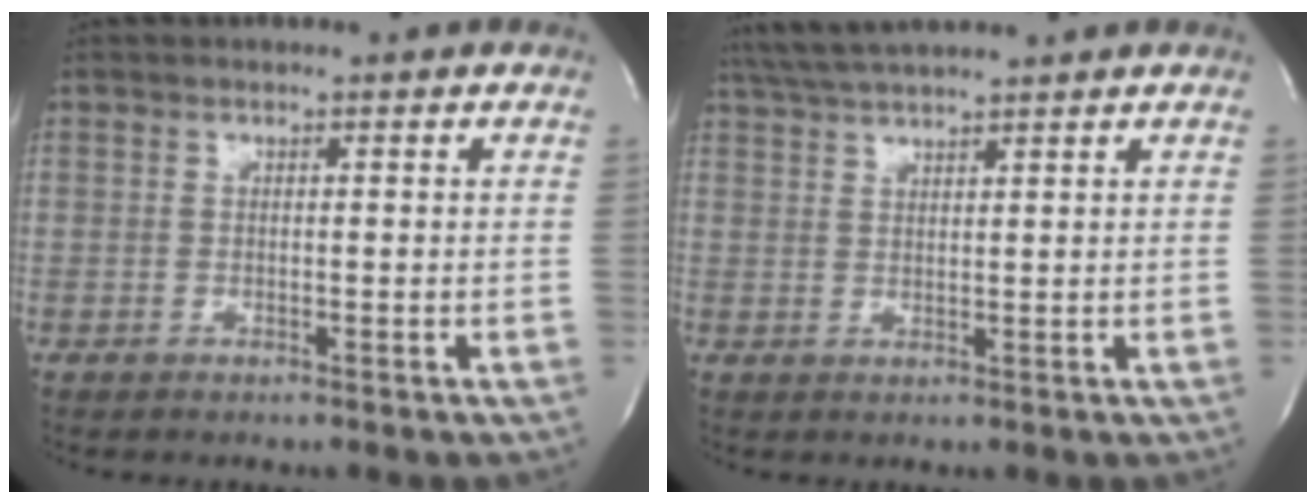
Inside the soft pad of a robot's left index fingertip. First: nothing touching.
{"total": 7.3, "force": [6.5, -0.1, 3.2], "torque": [-0.061, 0.032, 0.115]}